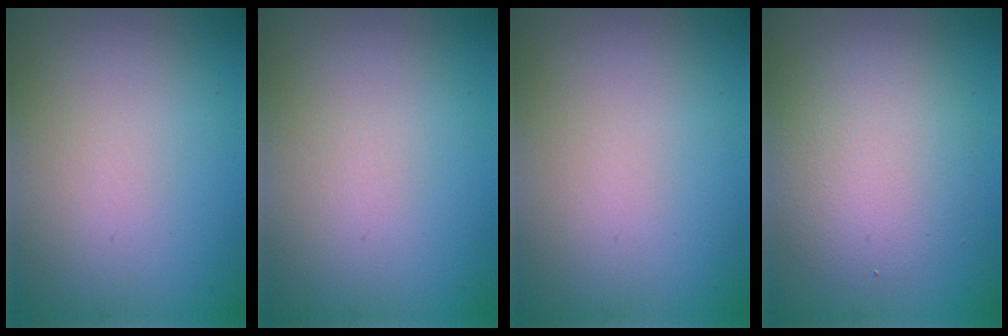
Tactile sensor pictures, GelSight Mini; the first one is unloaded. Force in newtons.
{"total": 0.0}
{"total": 0.0}
{"total": 4.2, "press": 4.2, "slide": 0.1}